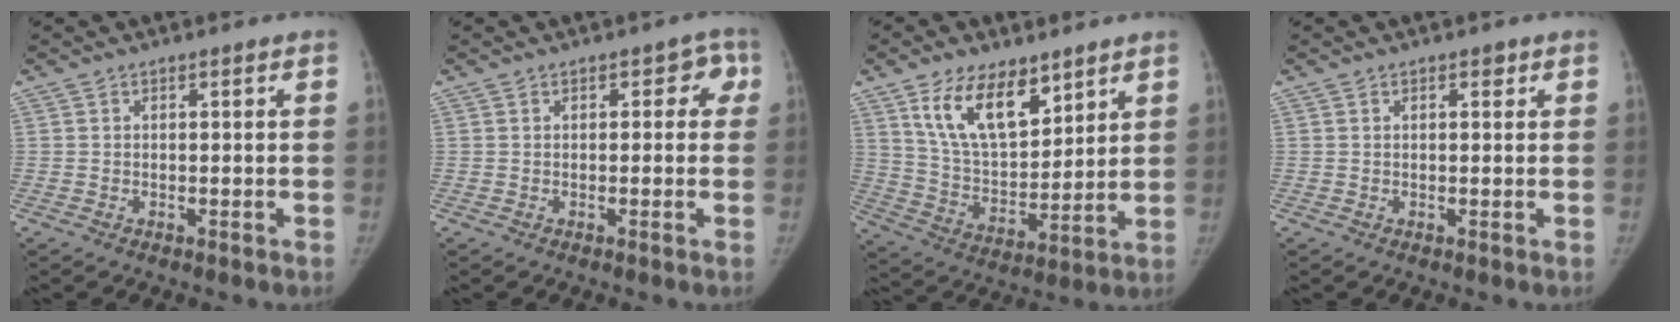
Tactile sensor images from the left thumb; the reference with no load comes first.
{"total": 3.0, "force": [0.8, 2.1, 2.0], "torque": [0.010, 0.005, -0.002]}
{"total": 14.8, "force": [8.9, 7.5, 9.1], "torque": [-0.122, -0.052, 0.172]}
{"total": 0.9, "force": [0.5, 0.5, 0.5], "torque": [0.001, -0.001, 0.004]}